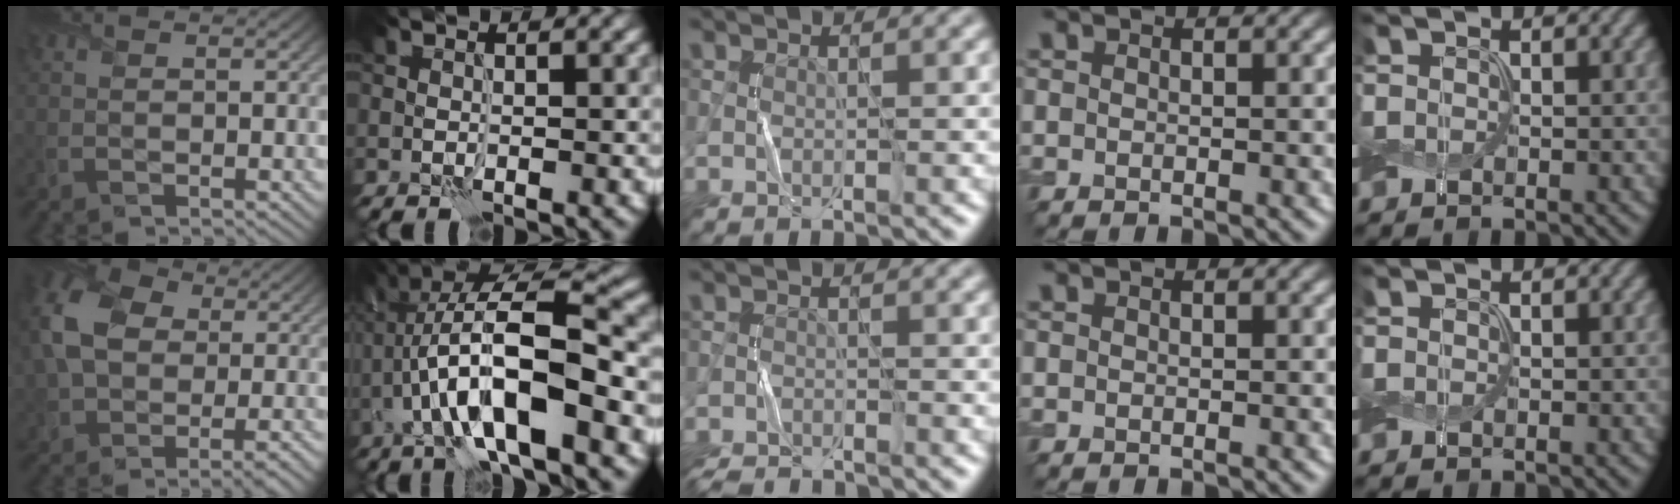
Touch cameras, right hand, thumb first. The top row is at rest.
{"thumb": {"total": 13.2, "force": [-0.2, 9.5, 9.1], "torque": [-0.207, -0.006, 0.007]}, "index": {"total": 11.1, "force": [-2.8, 3.3, 10.2], "torque": [-0.193, 0.022, -0.051]}, "middle": {"total": 3.9, "force": [-3.8, 0.5, 0.7], "torque": [-0.019, -0.012, -0.068]}}